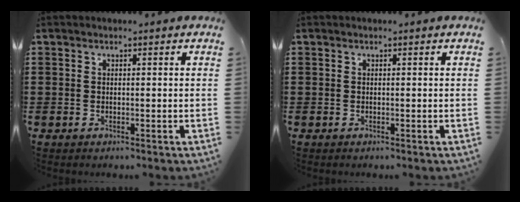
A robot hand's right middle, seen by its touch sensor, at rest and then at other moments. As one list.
[{"total": 0.0}]